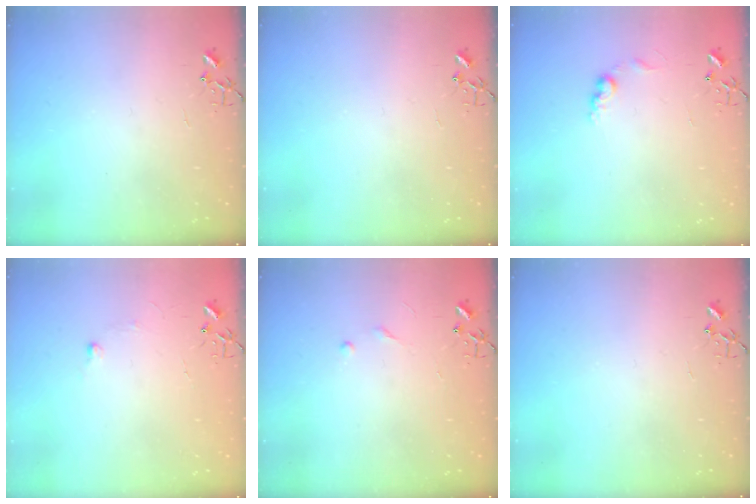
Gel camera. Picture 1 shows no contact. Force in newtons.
{"total": 0.0}
{"total": 7.1, "press": 7.0, "slide": 0.4}
{"total": 4.2, "press": 4.1, "slide": 0.6}
{"total": 5.0, "press": 5.0, "slide": 0.5}
{"total": 0.0}